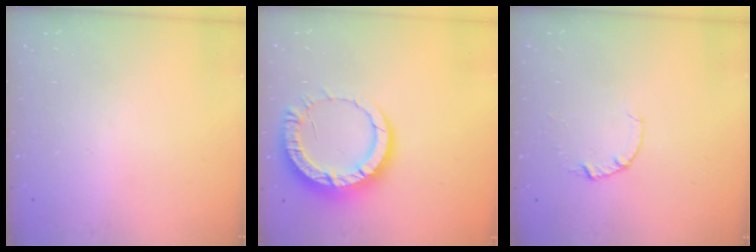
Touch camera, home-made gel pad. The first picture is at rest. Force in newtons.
{"total": 13.5, "press": 13.4, "slide": 1.5}
{"total": 2.6, "press": 2.6, "slide": 0.4}